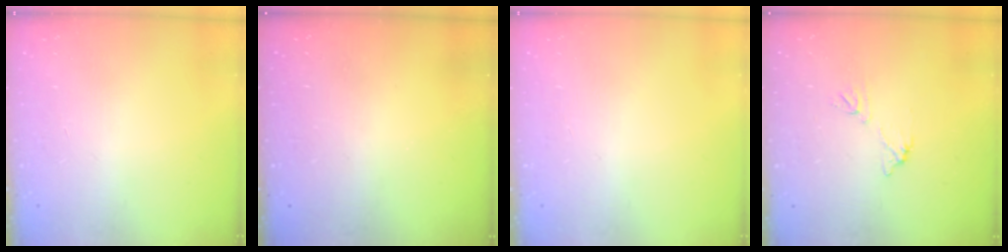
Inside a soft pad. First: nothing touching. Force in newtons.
{"total": 3.2, "press": 3.2, "slide": 0.1}
{"total": 0.0}
{"total": 6.1, "press": 6.1, "slide": 0.4}